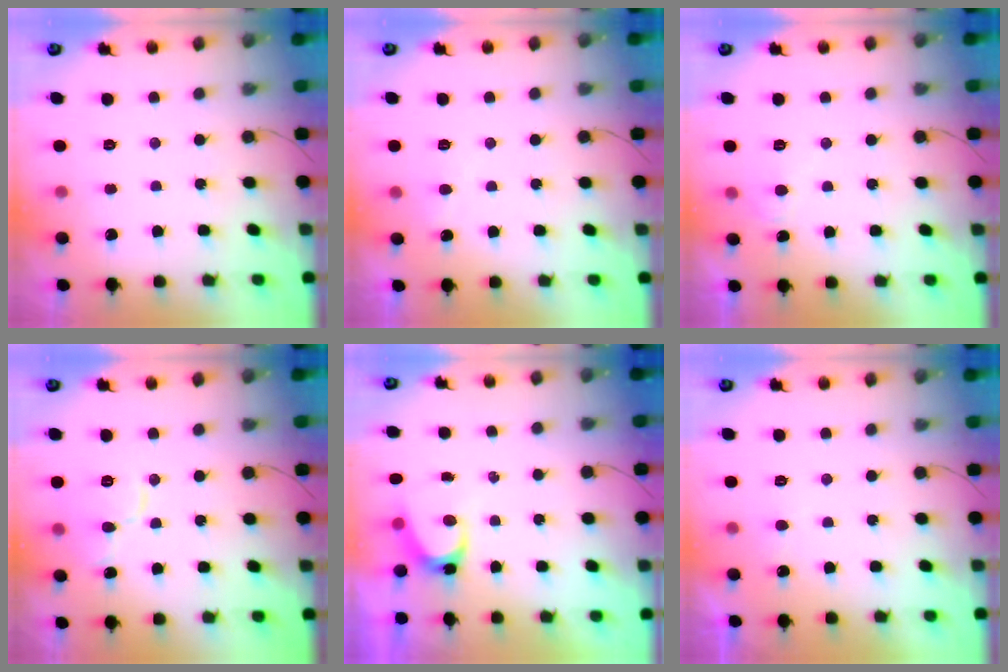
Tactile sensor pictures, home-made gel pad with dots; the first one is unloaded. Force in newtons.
{"total": 4.9, "press": 4.8, "slide": 0.5}
{"total": 5.2, "press": 5.2, "slide": 0.5}
{"total": 9.8, "press": 9.7, "slide": 1.3}
{"total": 3.3, "press": 3.3, "slide": 0.3}
{"total": 5.0, "press": 5.0, "slide": 0.3}